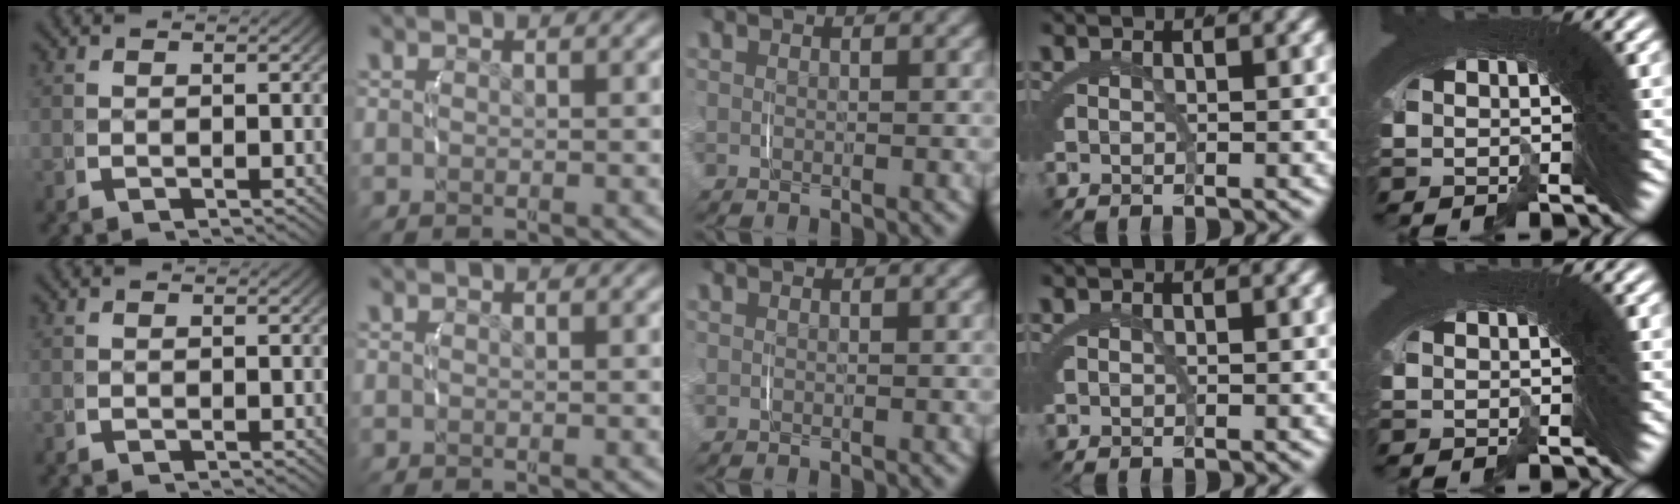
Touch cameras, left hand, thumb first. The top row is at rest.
{}